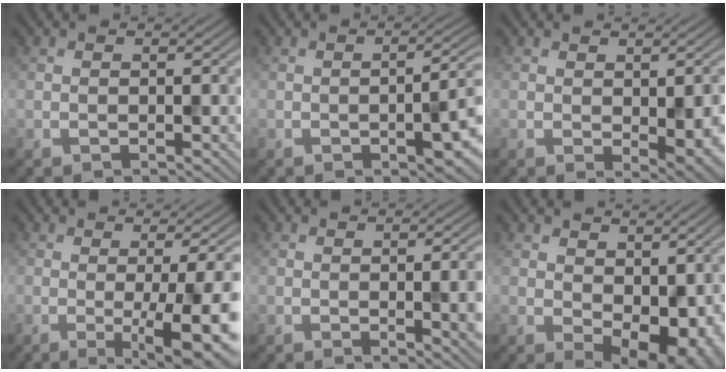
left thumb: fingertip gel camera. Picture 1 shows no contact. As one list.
[{"total": 6.5, "force": [-1.8, 2.1, 5.9], "torque": [-0.089, -0.010, -0.021]}, {"total": 5.4, "force": [-0.7, 2.5, 4.7], "torque": [-0.068, -0.016, 0.006]}, {"total": 10.9, "force": [-2.1, 2.3, 10.4], "torque": [-0.132, -0.001, -0.025]}, {"total": 6.1, "force": [-0.4, 1.9, 5.8], "torque": [-0.068, -0.006, 0.004]}, {"total": 9.1, "force": [0.6, 5.7, 7.1], "torque": [-0.103, -0.022, 0.026]}]